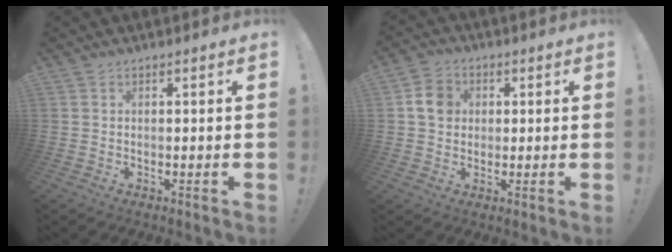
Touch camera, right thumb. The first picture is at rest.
{"total": 7.2, "force": [1.5, 6.2, 3.2], "torque": [-0.045, 0.008, 0.031]}